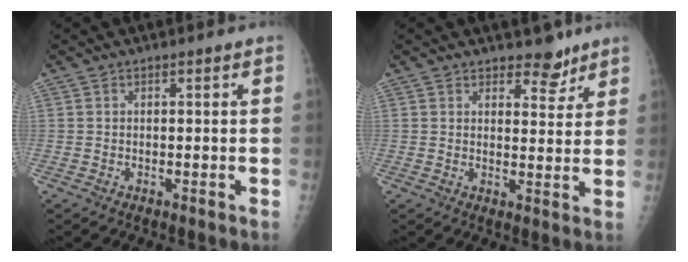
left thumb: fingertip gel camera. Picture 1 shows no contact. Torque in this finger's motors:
{"motor_torque": [0.19, 0.16, -0.27, -0.37, 0.04]}